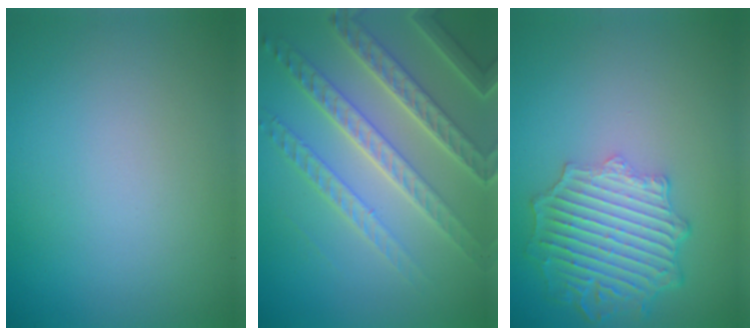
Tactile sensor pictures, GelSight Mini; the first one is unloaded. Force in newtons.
{"total": 6.1, "press": 5.0, "slide": 3.5}
{"total": 6.2, "press": 5.0, "slide": 3.8}